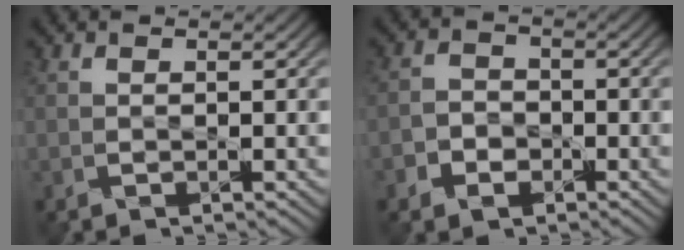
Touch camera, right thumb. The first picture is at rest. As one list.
[{"total": 3.1, "force": [-1.6, 2.4, 1.2], "torque": [-0.017, -0.001, -0.036]}]